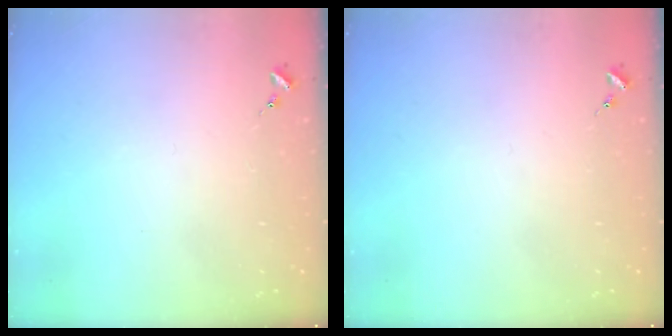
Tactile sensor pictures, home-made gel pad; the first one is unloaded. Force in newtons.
{"total": 0.0}